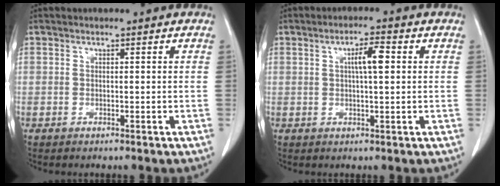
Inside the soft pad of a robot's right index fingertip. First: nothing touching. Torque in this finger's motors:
{"motor_torque": [0.17, 0.14, 0.05, 0.02]}